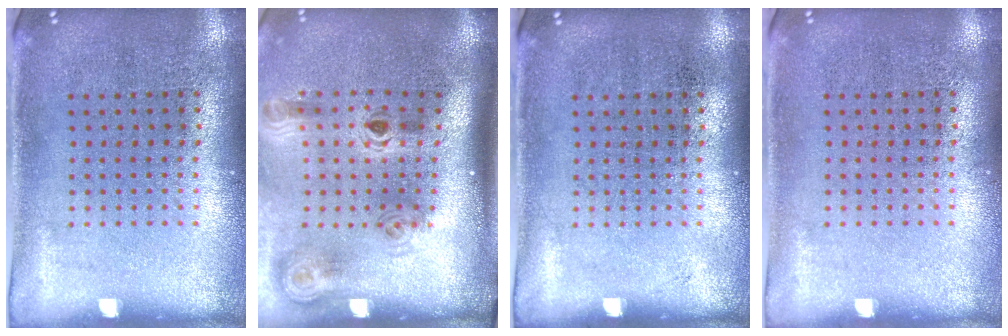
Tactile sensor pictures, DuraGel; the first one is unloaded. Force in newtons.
{"total": 2.0, "press": 1.4, "slide": 1.5}
{"total": 0.0}
{"total": 0.0}